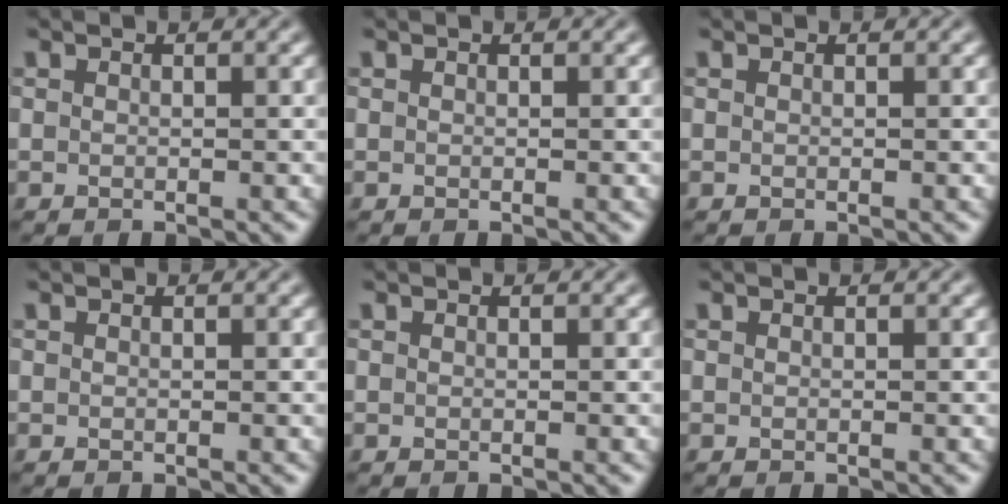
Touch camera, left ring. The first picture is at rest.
{"total": 0.0}
{"total": 0.0}
{"total": 0.0}
{"total": 0.0}
{"total": 0.0}